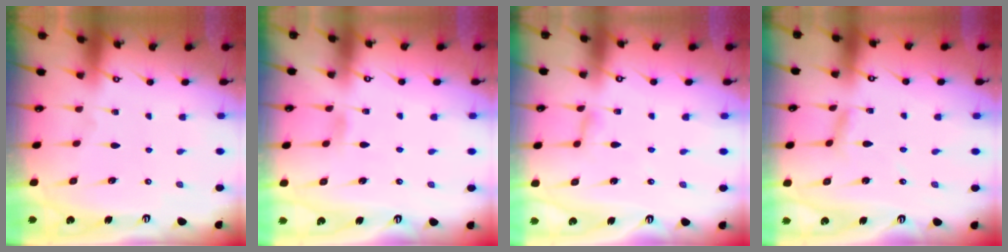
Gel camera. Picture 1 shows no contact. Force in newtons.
{"total": 4.8, "press": 4.7, "slide": 0.4}
{"total": 2.7, "press": 2.6, "slide": 0.2}
{"total": 4.0, "press": 4.0, "slide": 0.3}